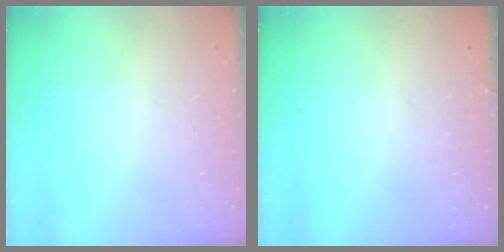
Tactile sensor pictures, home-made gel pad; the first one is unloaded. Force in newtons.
{"total": 5.0, "press": 5.0, "slide": 0.2}